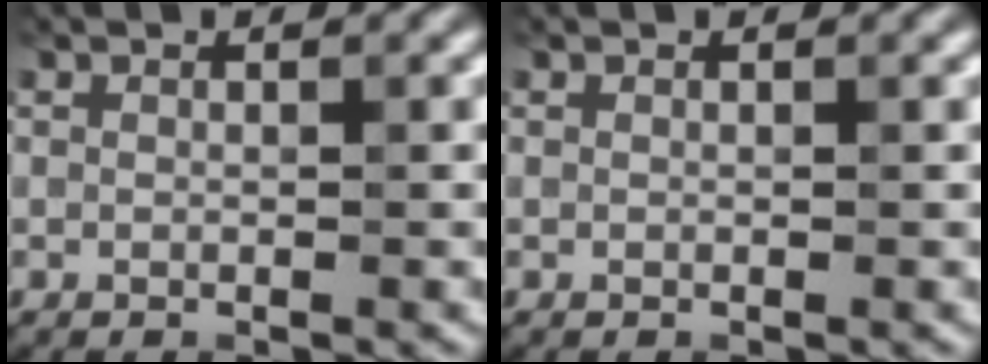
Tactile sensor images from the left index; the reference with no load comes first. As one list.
[{"total": 0.0}]